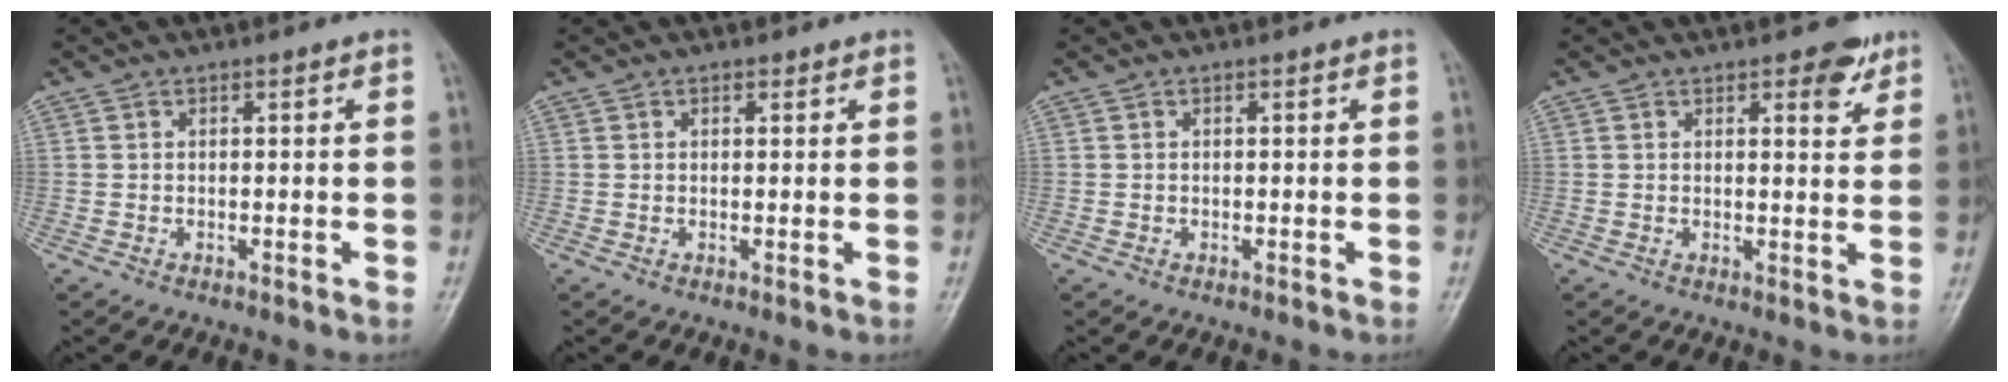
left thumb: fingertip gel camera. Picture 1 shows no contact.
{"total": 0.8, "force": [0.5, 0.5, 0.4], "torque": [-0.003, -0.002, 0.005]}
{"total": 0.0}
{"total": 3.6, "force": [2.3, 1.6, 2.2], "torque": [-0.015, -0.013, 0.028]}